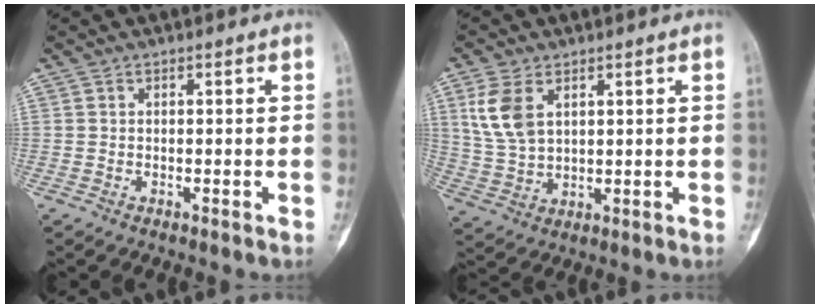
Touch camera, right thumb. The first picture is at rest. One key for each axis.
{"total": 8.1, "fx": 3.2, "fy": 4.8, "fz": 5.7, "tx": -0.113, "ty": -0.006, "tz": 0.072}